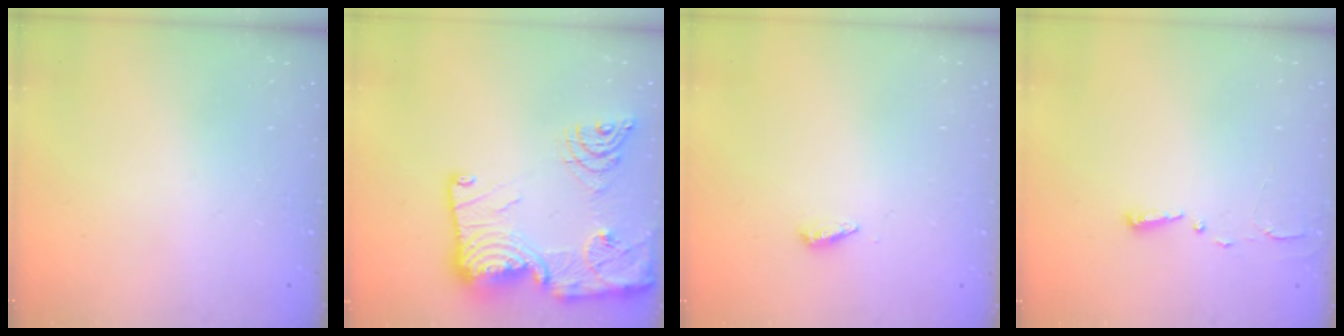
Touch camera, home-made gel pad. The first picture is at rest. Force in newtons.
{"total": 25.2, "press": 25.1, "slide": 2.6}
{"total": 2.9, "press": 2.9, "slide": 0.3}
{"total": 2.7, "press": 2.7, "slide": 0.4}